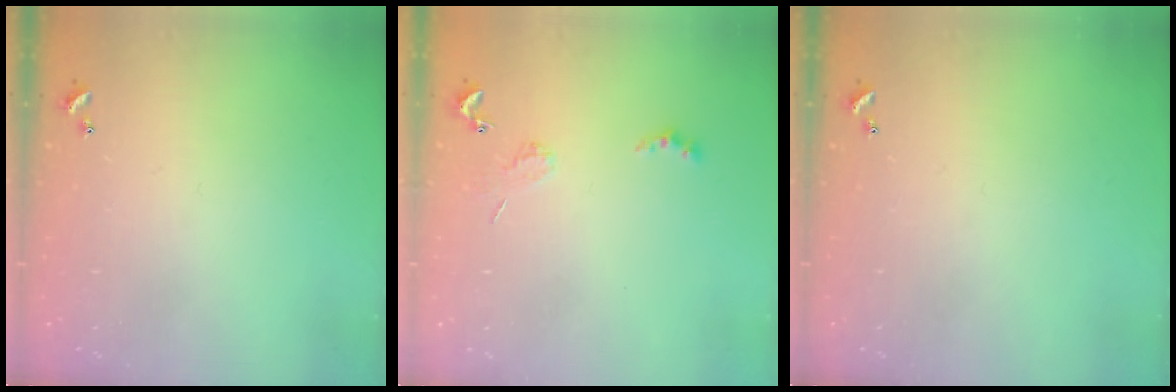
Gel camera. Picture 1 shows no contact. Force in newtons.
{"total": 2.0, "press": 1.9, "slide": 0.4}
{"total": 0.0}